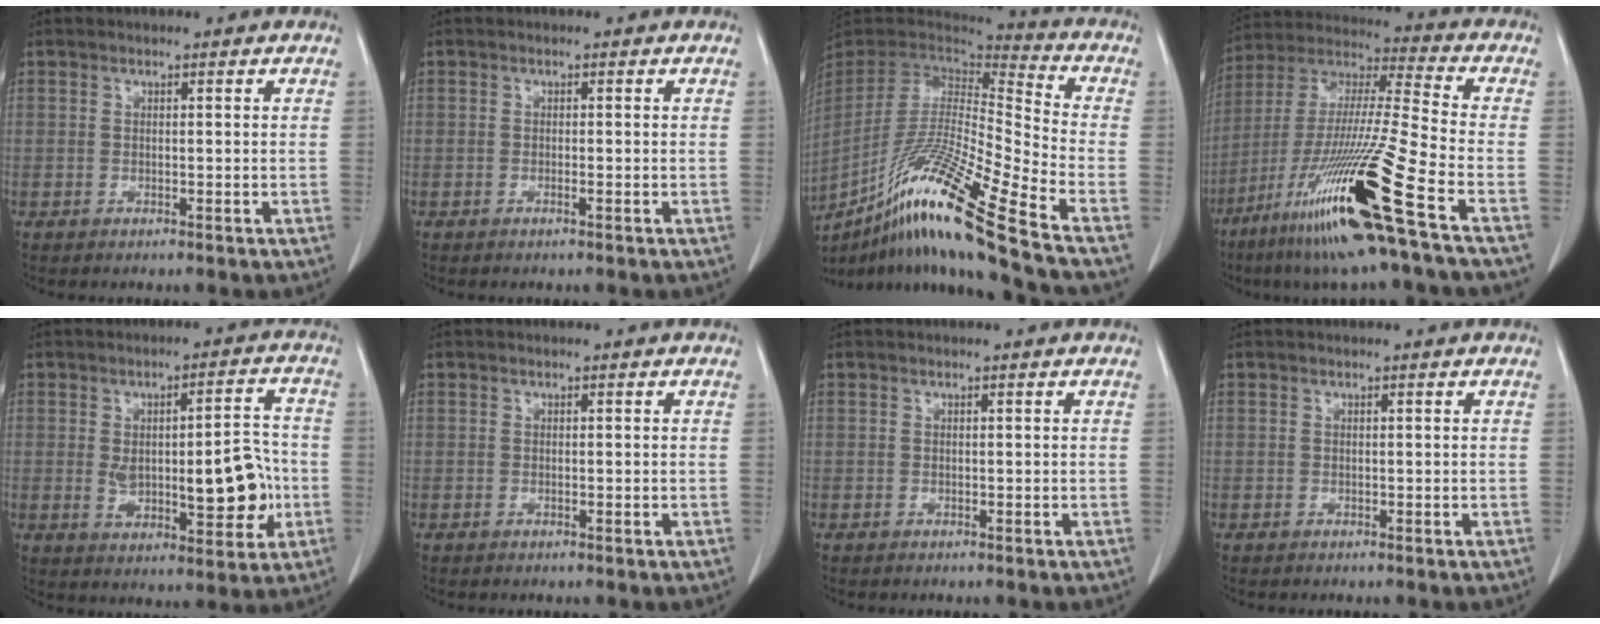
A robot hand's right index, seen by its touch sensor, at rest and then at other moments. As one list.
[{"total": 0.6, "force": [-0.4, -0.1, 0.5], "torque": [-0.009, 0.001, -0.006]}, {"total": 22.7, "force": [-14.2, -0.9, 17.8], "torque": [-0.339, -0.045, -0.269]}, {"total": 22.1, "force": [-11.2, -0.9, 19.1], "torque": [-0.383, -0.051, -0.214]}, {"total": 13.2, "force": [-1.2, 5.0, 12.2], "torque": [-0.176, 0.013, -0.002]}, {"total": 0.0}, {"total": 0.0}, {"total": 0.0}]